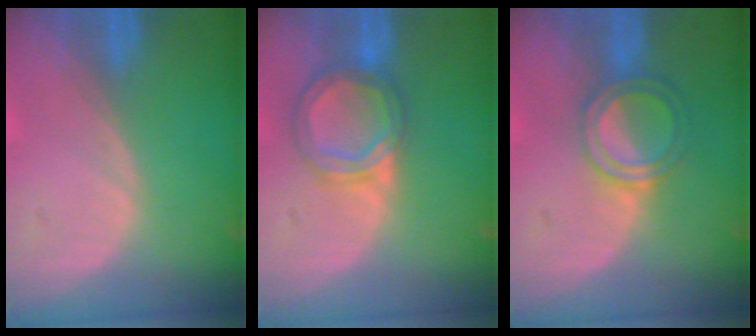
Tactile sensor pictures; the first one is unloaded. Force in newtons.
{"total": 6.3, "press": 5.7, "slide": 2.5}
{"total": 4.8, "press": 4.8, "slide": 0.6}